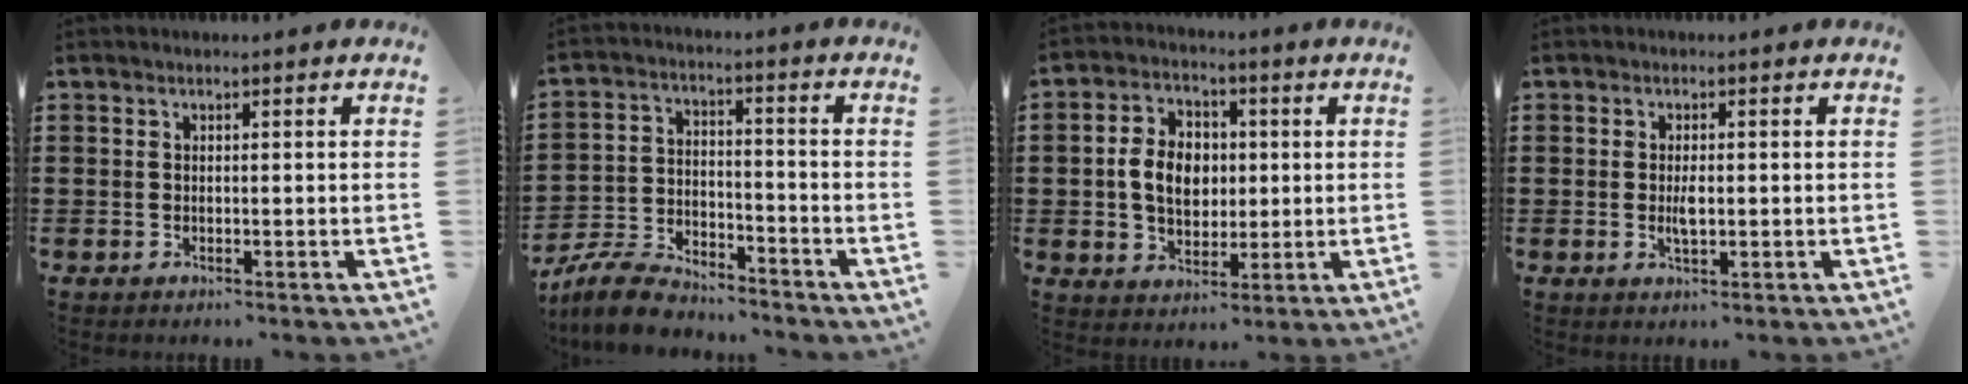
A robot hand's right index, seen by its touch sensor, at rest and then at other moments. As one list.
[{"total": 7.0, "force": [-6.6, 1.2, 1.8], "torque": [-0.044, 0.011, -0.129]}, {"total": 7.5, "force": [0.1, 5.6, 5.0], "torque": [-0.114, 0.010, -0.006]}, {"total": 2.7, "force": [-0.1, 0.9, 2.5], "torque": [-0.048, -0.003, -0.001]}]